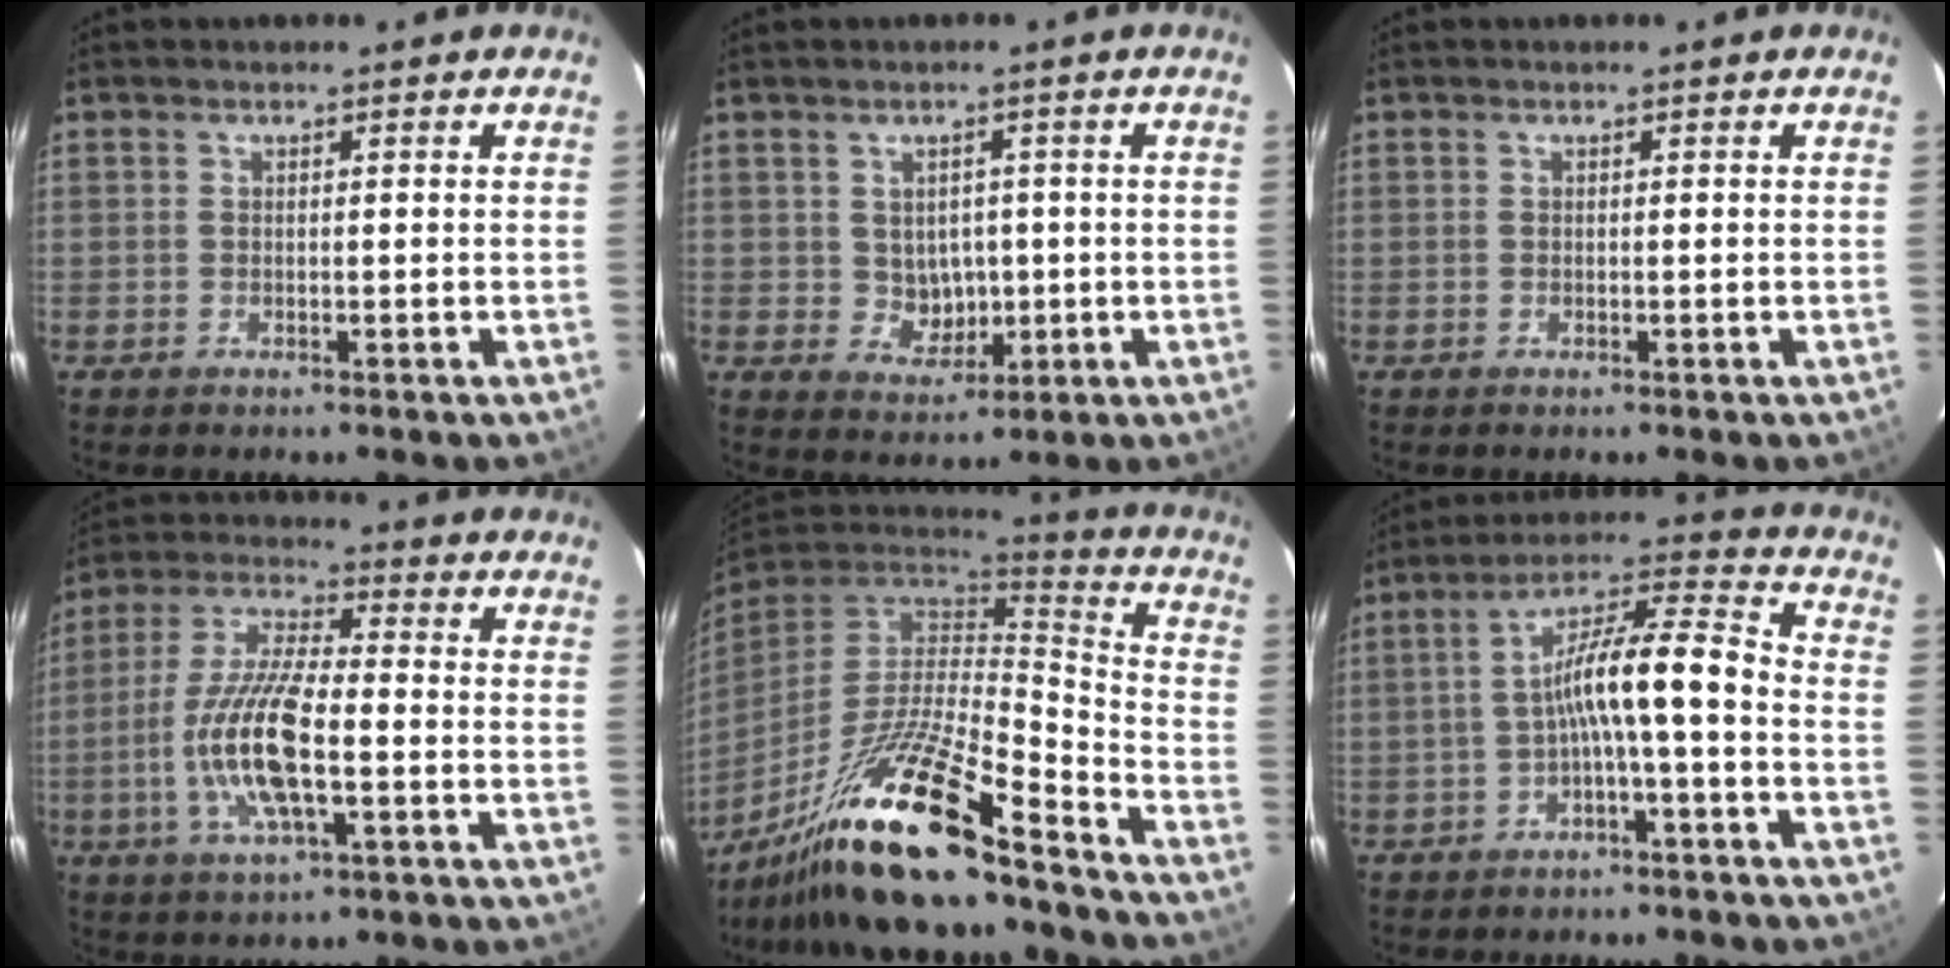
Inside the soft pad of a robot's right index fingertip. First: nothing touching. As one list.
[{"total": 4.7, "force": [0.2, 4.3, 1.8], "torque": [-0.035, 0.008, 0.017]}, {"total": 0.0}, {"total": 14.3, "force": [-3.4, 3.9, 13.3], "torque": [-0.276, -0.003, -0.069]}, {"total": 22.6, "force": [-16.7, 4.0, 14.7], "torque": [-0.290, -0.033, -0.298]}, {"total": 10.0, "force": [-3.0, 1.0, 9.5], "torque": [-0.181, 0.025, -0.051]}]